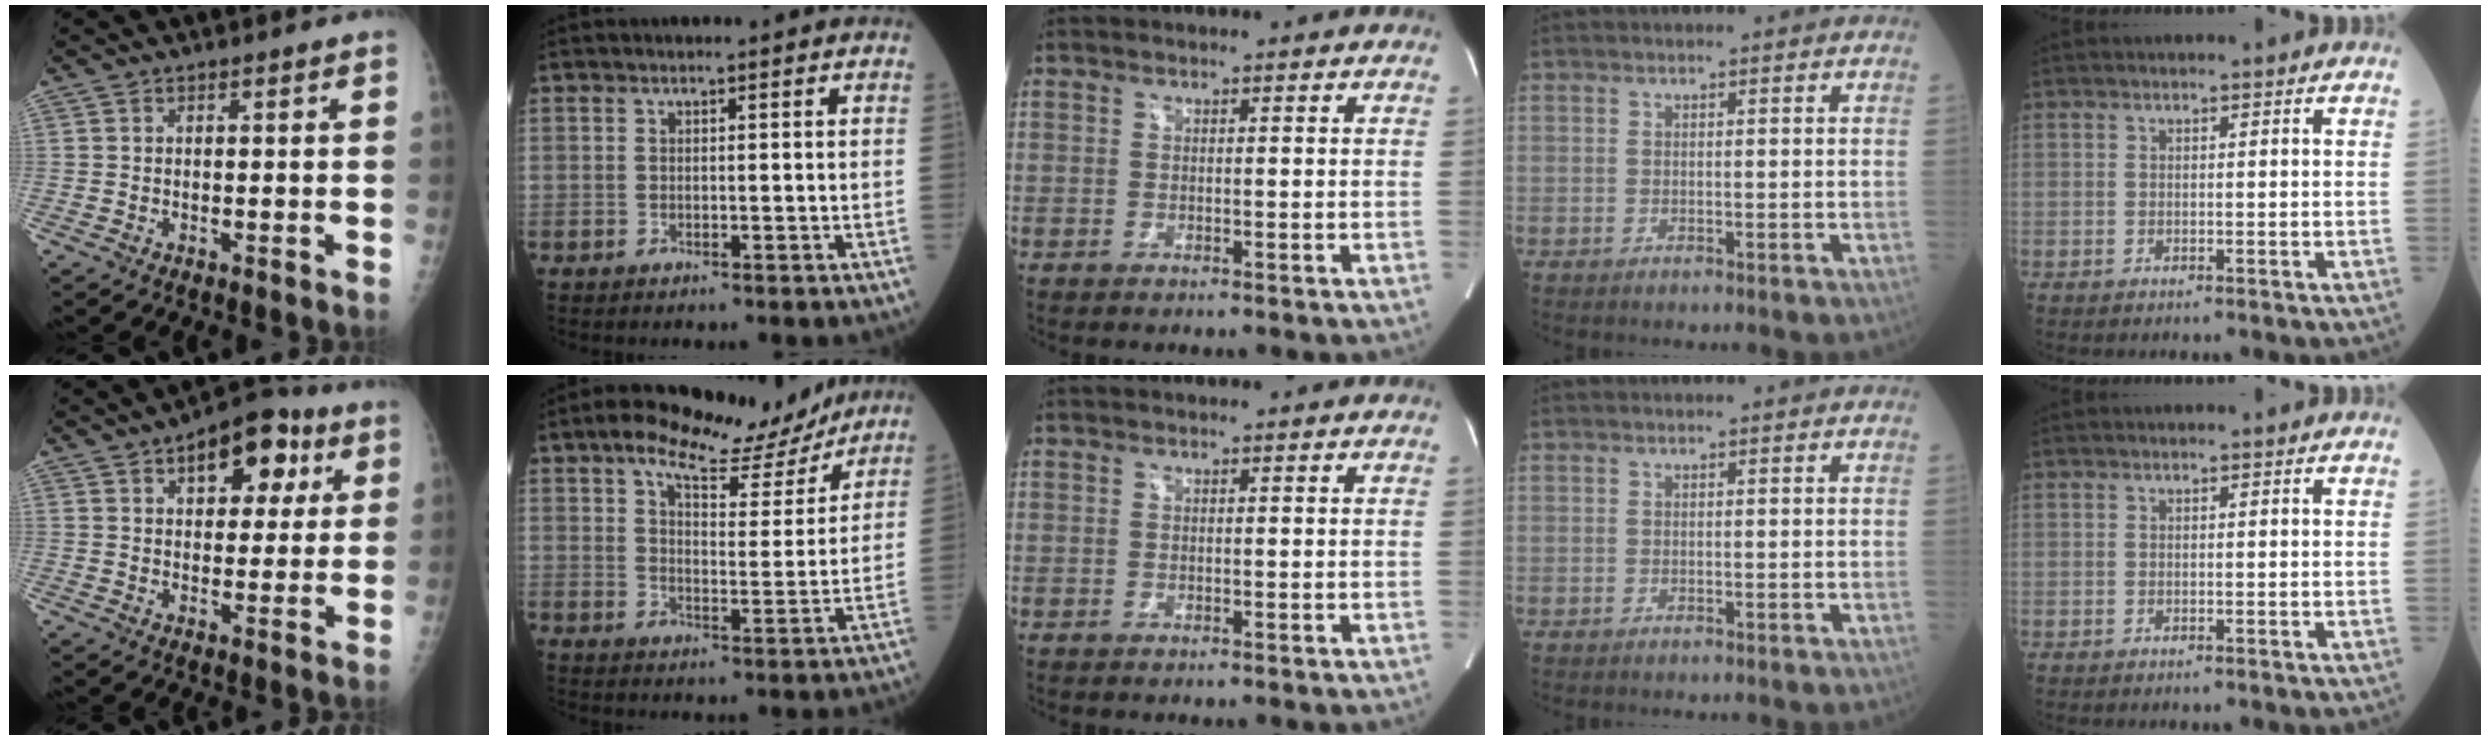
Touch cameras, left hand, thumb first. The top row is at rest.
{"thumb": {"total": 12.2, "force": [5.3, 6.9, 8.5], "torque": [-0.070, 0.001, 0.068]}, "index": {"total": 13.1, "force": [10.6, 4.2, 6.5], "torque": [-0.100, 0.011, 0.148]}}